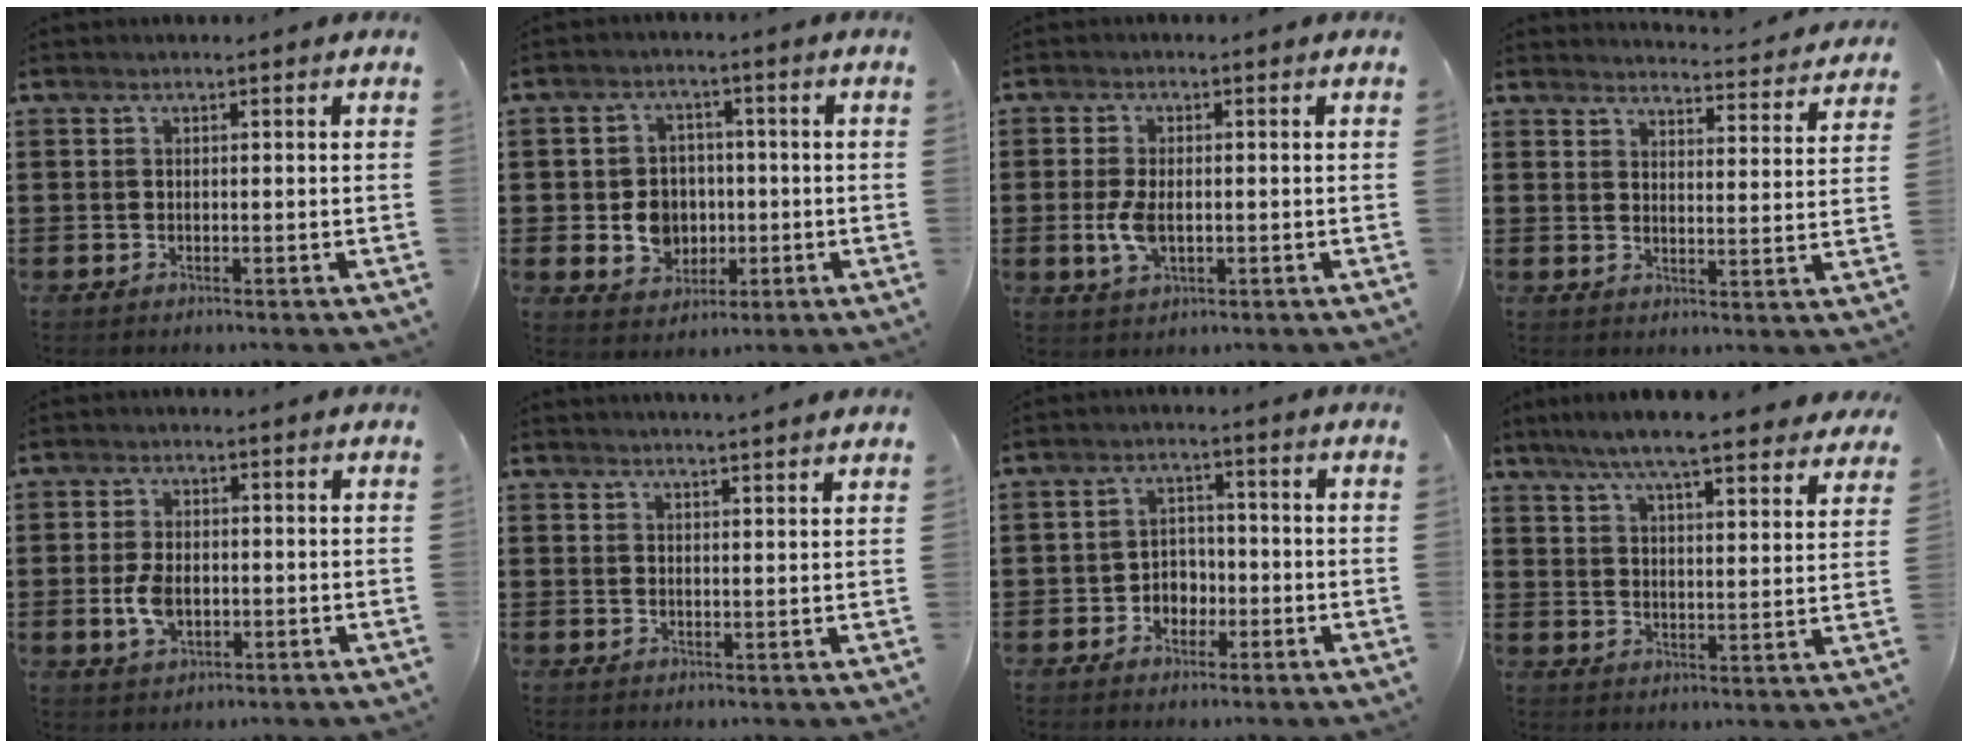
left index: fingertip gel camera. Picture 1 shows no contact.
{"total": 5.9, "force": [-0.5, 5.3, 2.5], "torque": [-0.055, 0.011, -0.008]}
{"total": 4.6, "force": [-0.6, 2.4, 3.8], "torque": [-0.098, -0.006, -0.018]}
{"total": 3.7, "force": [3.6, -0.1, 0.3], "torque": [-0.007, -0.033, 0.058]}
{"total": 4.7, "force": [-0.7, 2.7, 3.8], "torque": [-0.097, -0.006, -0.019]}
{"total": 2.6, "force": [2.5, -0.6, 0.2], "torque": [-0.010, -0.008, 0.047]}
{"total": 3.4, "force": [-1.8, 2.7, 1.2], "torque": [-0.030, 0.008, -0.040]}
{"total": 7.4, "force": [6.6, 0.1, 3.5], "torque": [-0.091, -0.028, 0.114]}